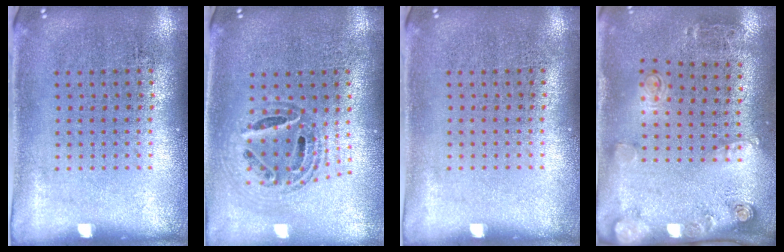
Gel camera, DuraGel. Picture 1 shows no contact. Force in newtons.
{"total": 0.9, "press": 0.9, "slide": 0.2}
{"total": 0.0}
{"total": 2.0, "press": 1.2, "slide": 1.6}